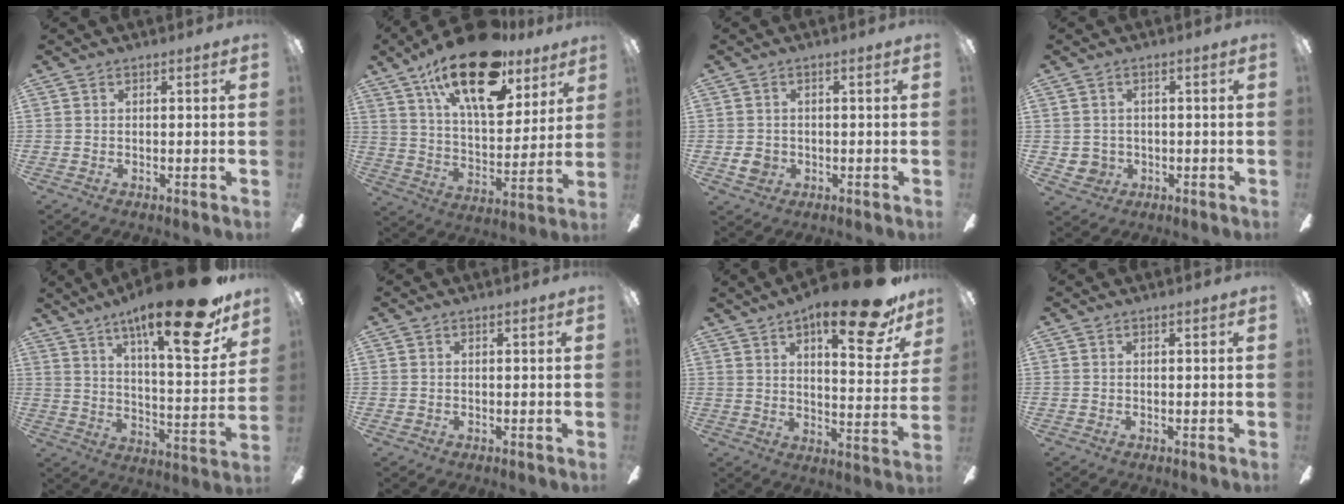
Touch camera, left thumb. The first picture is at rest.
{"total": 23.9, "force": [15.0, 10.1, 15.6], "torque": [-0.251, -0.077, 0.257]}
{"total": 2.6, "force": [-0.6, 2.1, 1.4], "torque": [-0.022, 0.006, -0.010]}
{"total": 3.3, "force": [-0.3, 3.3, 0.5], "torque": [-0.023, 0.003, -0.005]}
{"total": 23.3, "force": [15.4, 5.9, 16.4], "torque": [-0.252, -0.099, 0.244]}
{"total": 0.6, "force": [-0.3, 0.5, 0.3], "torque": [-0.006, 0.003, -0.006]}
{"total": 19.1, "force": [11.9, 5.8, 13.8], "torque": [-0.190, -0.067, 0.181]}
{"total": 0.0}